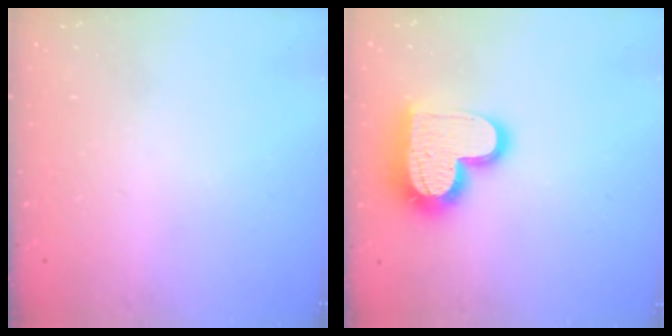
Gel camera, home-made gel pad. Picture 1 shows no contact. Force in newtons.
{"total": 17.2, "press": 17.2, "slide": 1.2}